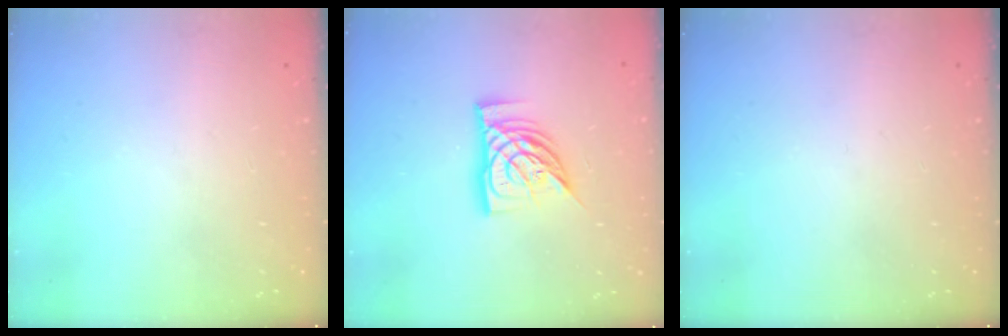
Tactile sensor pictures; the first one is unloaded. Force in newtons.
{"total": 12.5, "press": 12.4, "slide": 1.4}
{"total": 0.0}